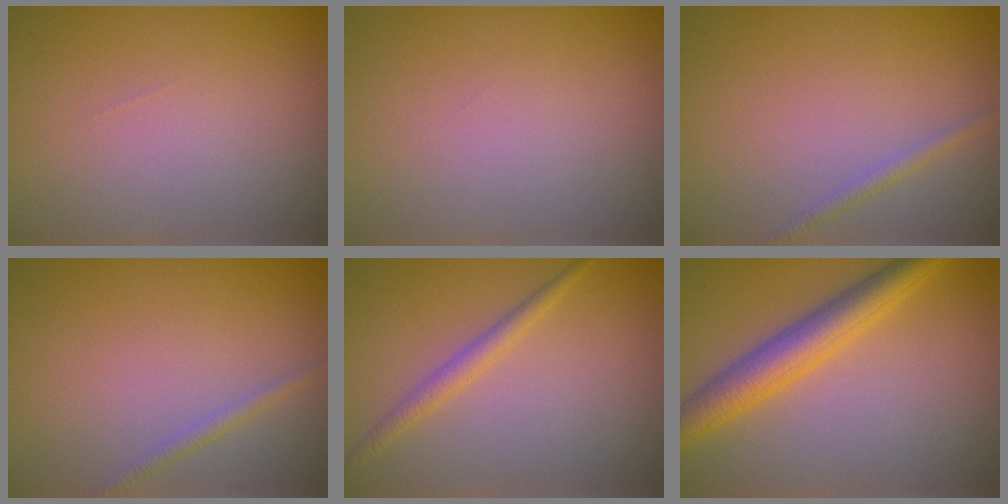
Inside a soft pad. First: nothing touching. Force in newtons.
{"total": 0.0}
{"total": 1.1, "press": 1.1, "slide": 0.0}
{"total": 1.1, "press": 1.1, "slide": 0.0}
{"total": 1.6, "press": 1.6, "slide": 0.1}
{"total": 4.9, "press": 4.9, "slide": 0.1}